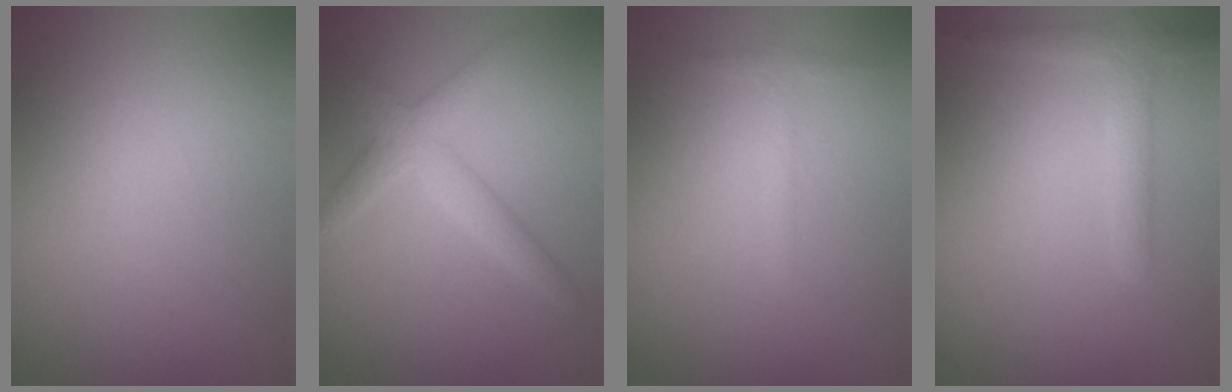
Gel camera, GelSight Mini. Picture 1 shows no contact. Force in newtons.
{"total": 3.3, "press": 3.3, "slide": 0.3}
{"total": 1.1, "press": 1.1, "slide": 0.1}
{"total": 2.3, "press": 2.3, "slide": 0.2}